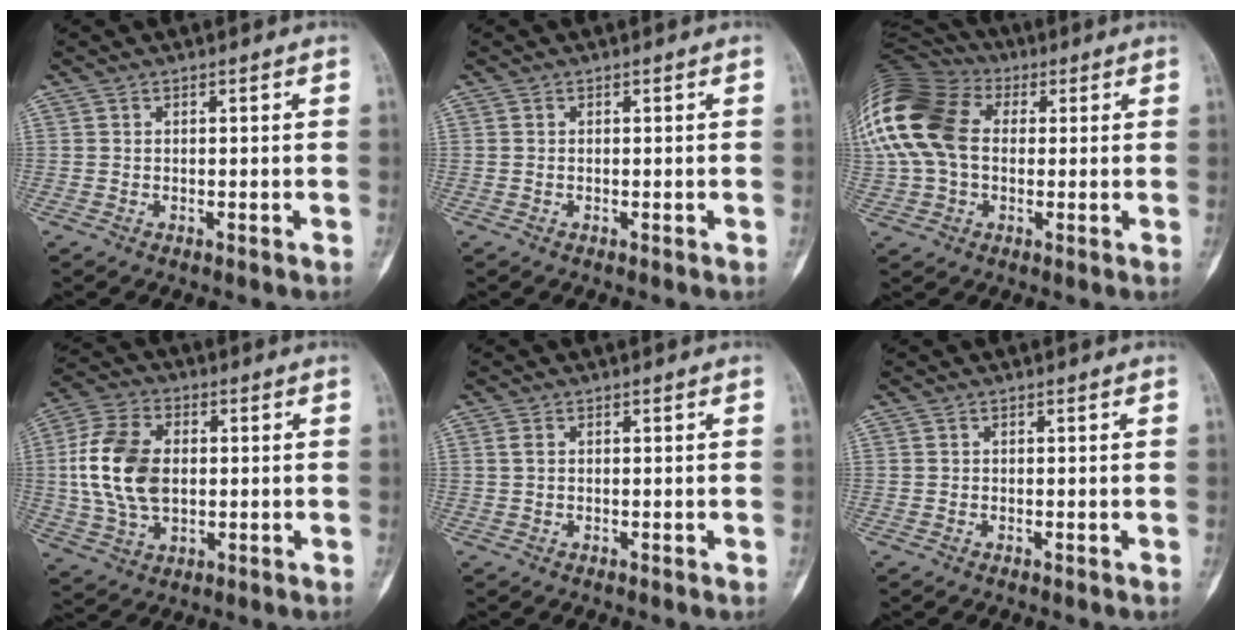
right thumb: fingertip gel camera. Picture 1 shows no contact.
{"total": 0.0}
{"total": 22.7, "force": [4.0, 16.0, 15.5], "torque": [-0.364, 0.051, 0.075]}
{"total": 14.7, "force": [0.8, 9.5, 11.2], "torque": [-0.216, 0.008, 0.017]}
{"total": 1.1, "force": [0.3, 0.6, 0.9], "torque": [-0.024, 0.004, 0.010]}
{"total": 0.0}